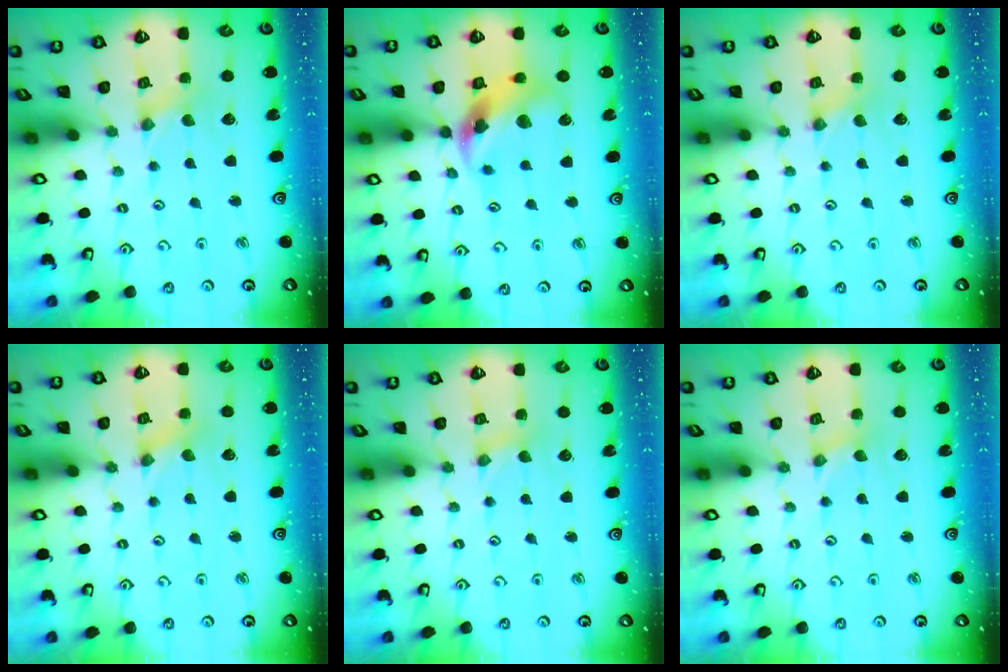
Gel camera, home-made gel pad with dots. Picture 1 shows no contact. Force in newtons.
{"total": 11.7, "press": 11.6, "slide": 1.5}
{"total": 0.0}
{"total": 0.0}
{"total": 1.4, "press": 1.4, "slide": 0.2}
{"total": 0.0}